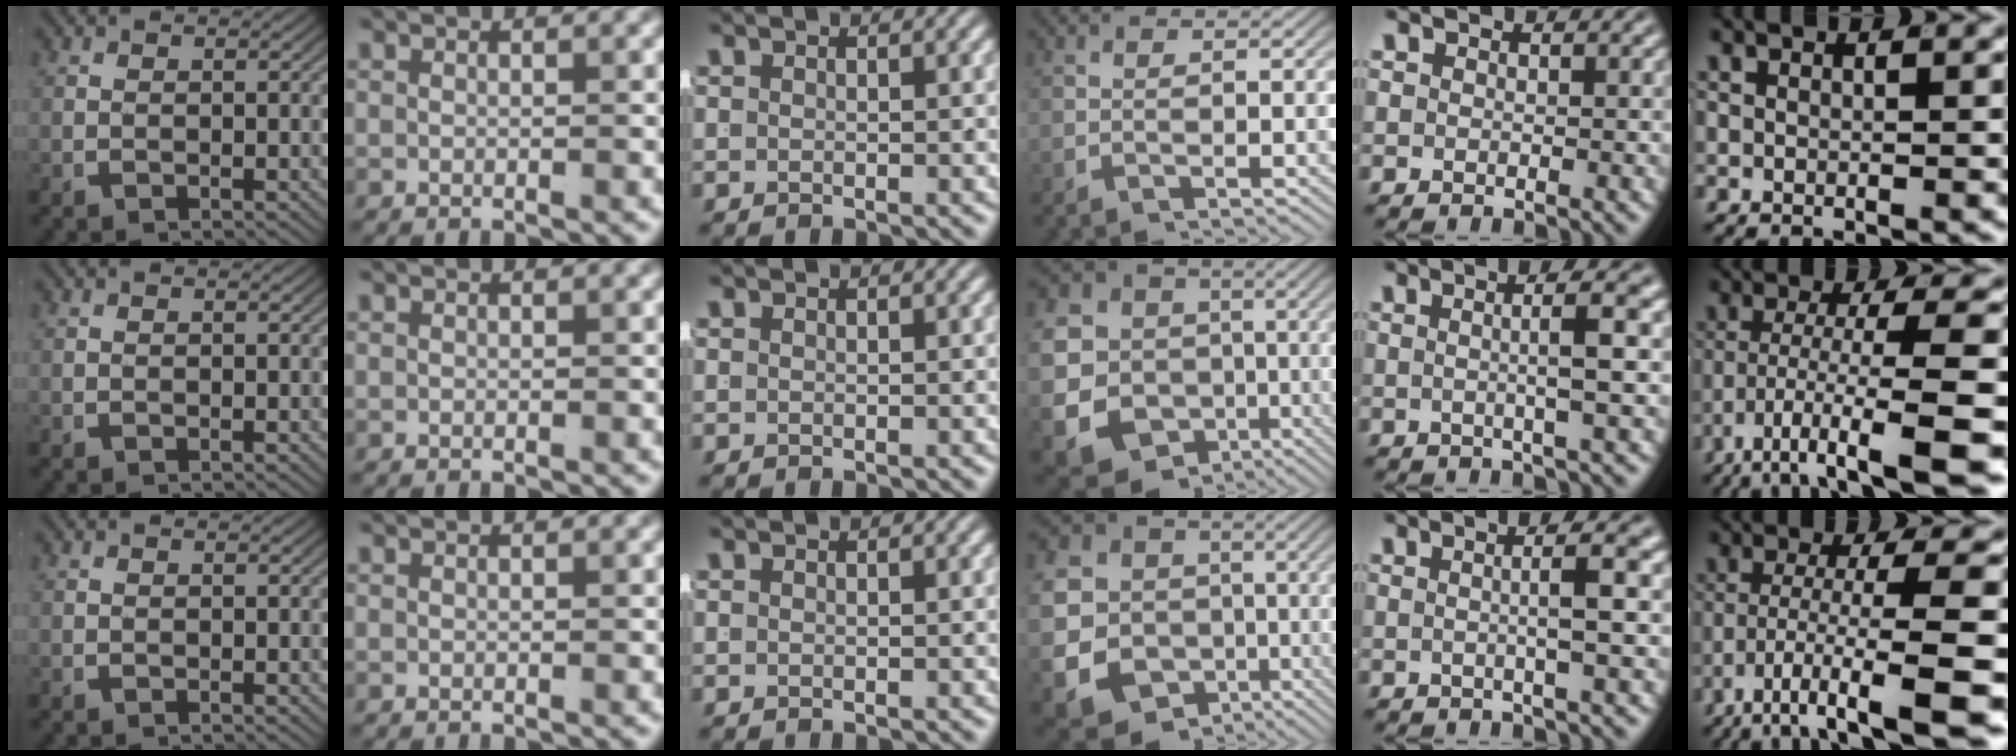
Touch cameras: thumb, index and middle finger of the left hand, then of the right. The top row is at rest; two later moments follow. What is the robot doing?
{"motion": "lift_and_place", "object": "shorts"}